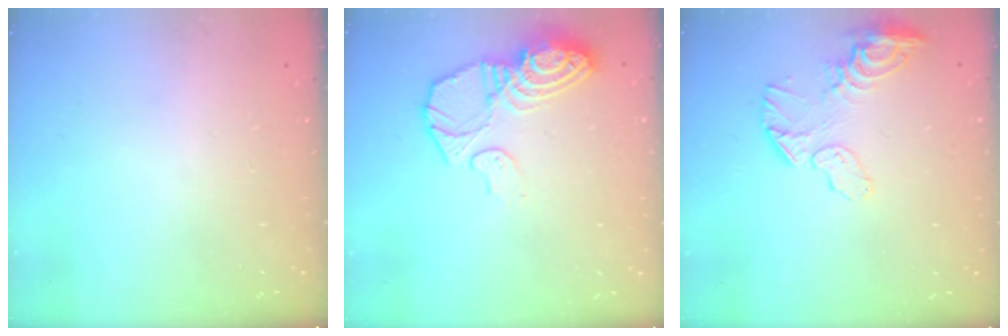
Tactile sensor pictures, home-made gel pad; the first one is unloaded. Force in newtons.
{"total": 11.4, "press": 11.4, "slide": 1.2}
{"total": 10.4, "press": 10.3, "slide": 1.6}